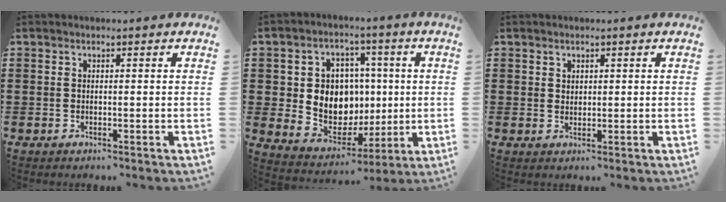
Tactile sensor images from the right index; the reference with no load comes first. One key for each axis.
{"total": 9.1, "fx": 1.1, "fy": 7.9, "fz": 4.3, "tx": -0.090, "ty": 0.005, "tz": 0.027}
{"total": 1.3, "fx": 0.9, "fy": 0.8, "fz": 0.2, "tx": -0.005, "ty": 0.003, "tz": 0.018}